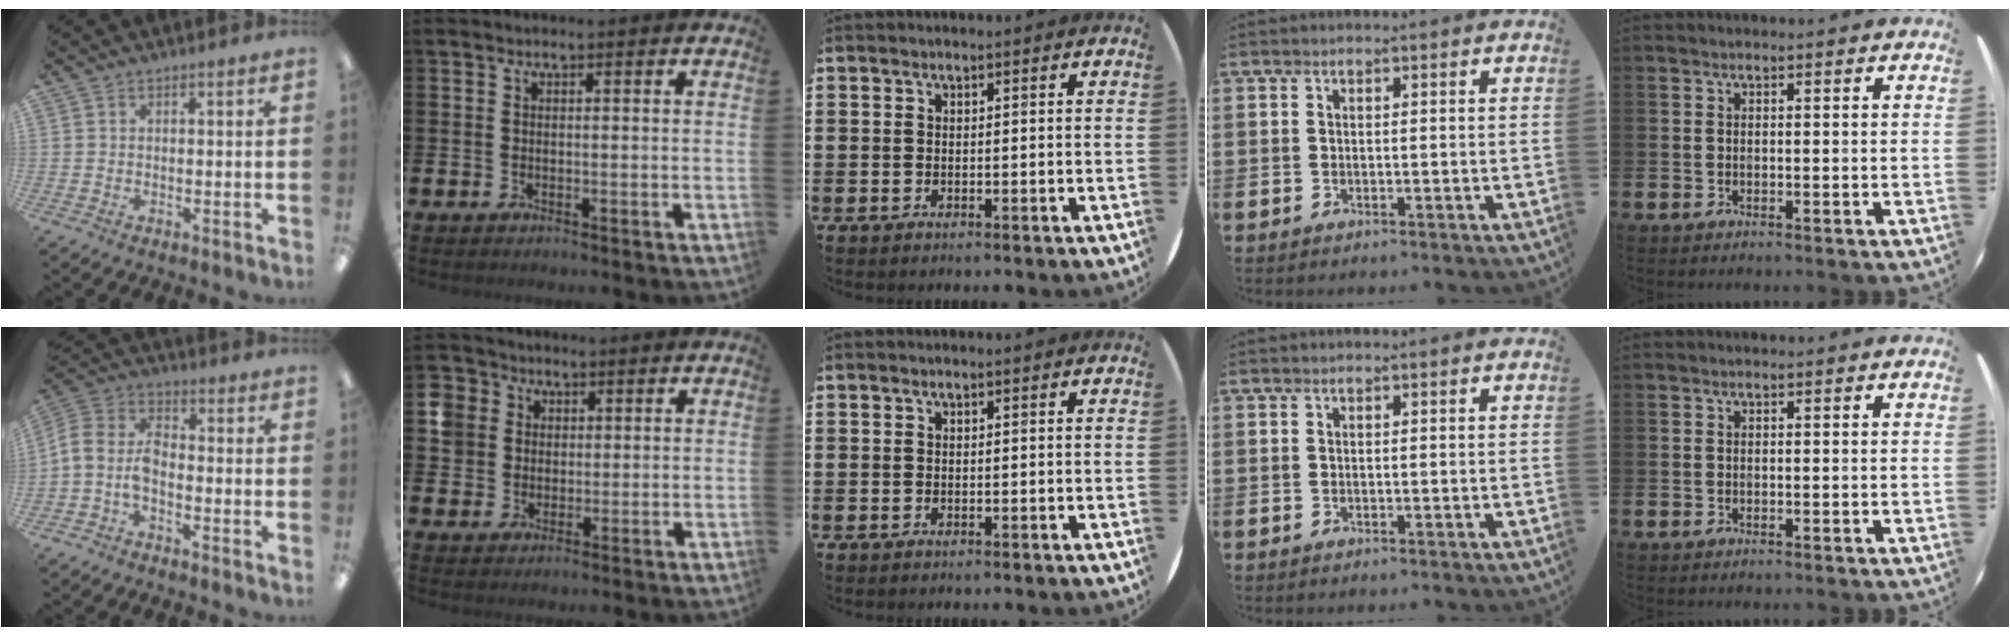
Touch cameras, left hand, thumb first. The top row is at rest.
{"thumb": {"total": 9.1, "force": [-2.7, 5.6, 6.5], "torque": [-0.148, -0.005, -0.050]}, "index": {"total": 5.2, "force": [1.9, 4.8, 0.1], "torque": [-0.015, 0.005, 0.031]}}